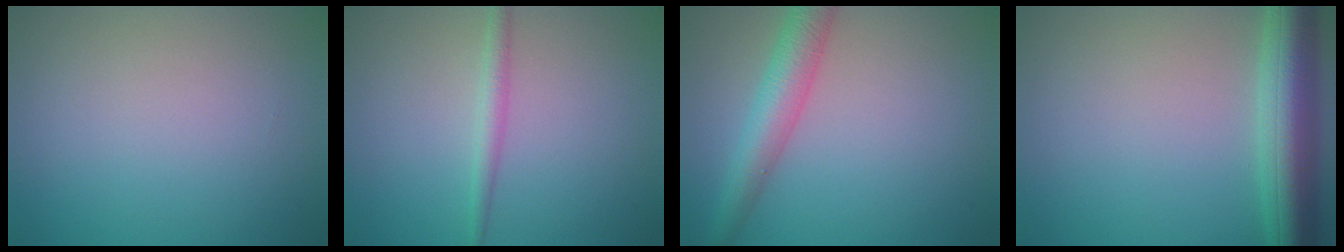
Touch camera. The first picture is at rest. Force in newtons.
{"total": 1.7, "press": 1.7, "slide": 0.1}
{"total": 4.5, "press": 4.5, "slide": 0.1}
{"total": 7.4, "press": 7.4, "slide": 0.4}